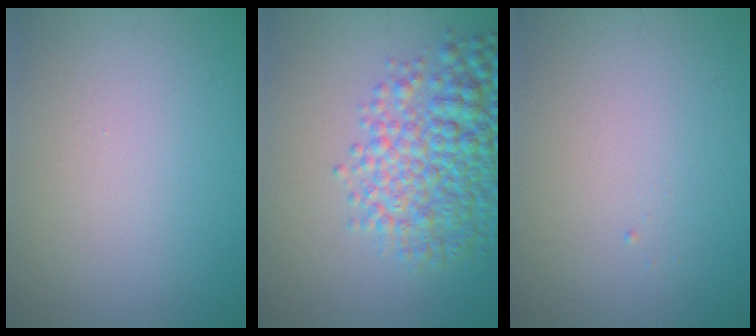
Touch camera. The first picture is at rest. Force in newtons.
{"total": 7.0, "press": 7.0, "slide": 0.2}
{"total": 0.0}